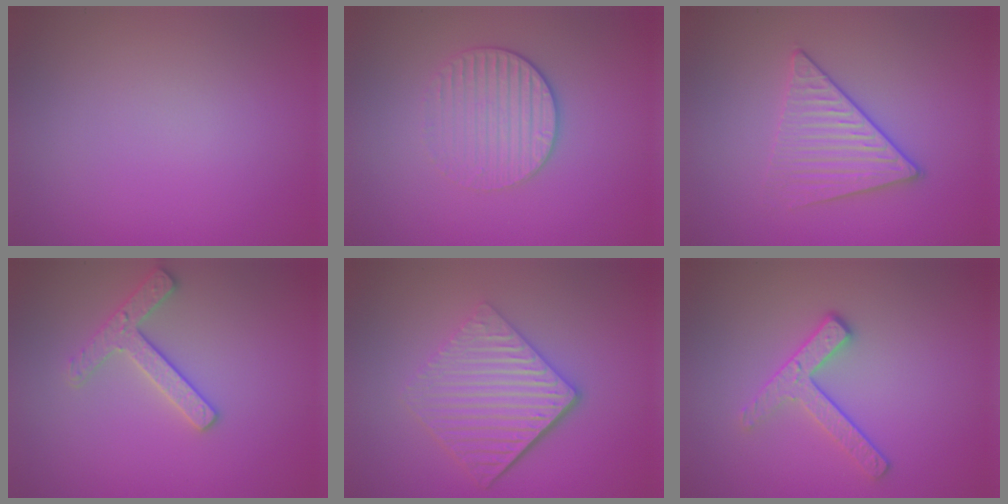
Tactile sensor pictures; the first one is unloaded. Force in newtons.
{"total": 3.0, "press": 2.7, "slide": 1.3}
{"total": 3.4, "press": 3.2, "slide": 1.1}
{"total": 2.5, "press": 2.4, "slide": 0.4}
{"total": 6.2, "press": 4.1, "slide": 4.6}
{"total": 2.8, "press": 2.4, "slide": 1.4}